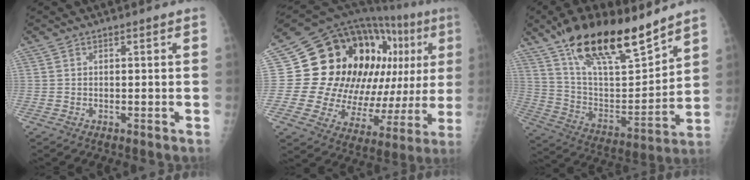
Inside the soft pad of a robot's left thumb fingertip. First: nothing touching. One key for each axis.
{"total": 29.6, "fx": 7.3, "fy": 15.1, "fz": 24.4, "tx": -0.313, "ty": 0.011, "tz": 0.123}
{"total": 23.0, "fx": 16.7, "fy": 6.7, "fz": 14.2, "tx": -0.214, "ty": -0.068, "tz": 0.299}